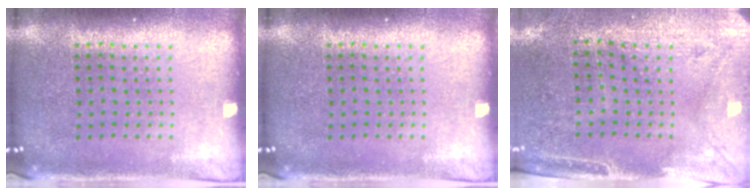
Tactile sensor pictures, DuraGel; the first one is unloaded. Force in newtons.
{"total": 0.0}
{"total": 2.9, "press": 2.5, "slide": 1.6}